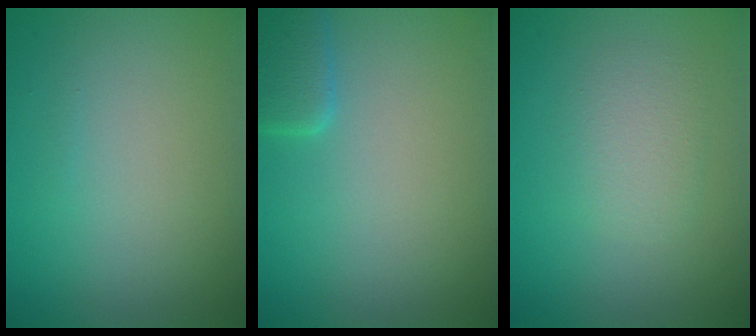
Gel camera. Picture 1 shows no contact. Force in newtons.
{"total": 2.5, "press": 2.5, "slide": 0.2}
{"total": 2.1, "press": 2.1, "slide": 0.0}